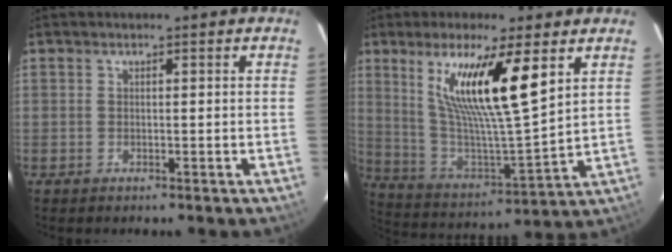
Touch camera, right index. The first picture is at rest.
{"total": 17.7, "force": [8.2, 2.2, 15.5], "torque": [-0.271, -0.008, 0.162]}